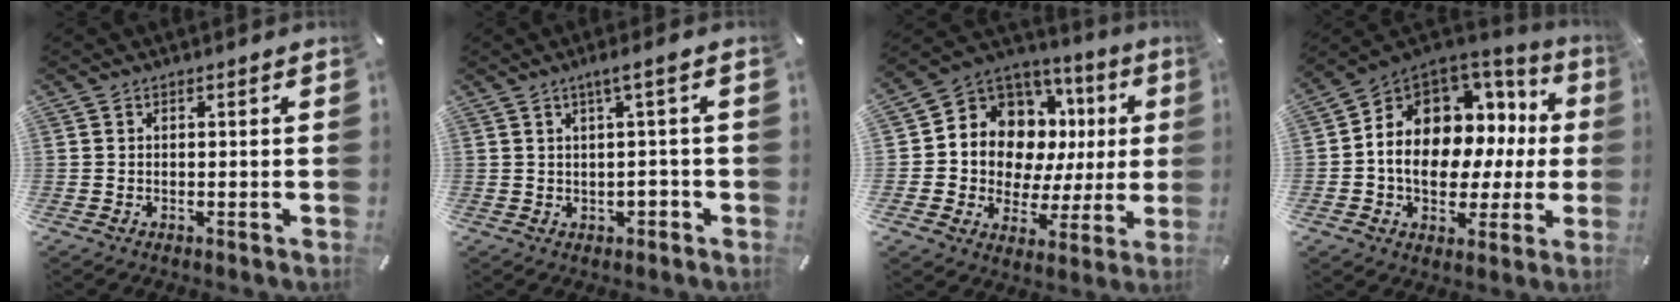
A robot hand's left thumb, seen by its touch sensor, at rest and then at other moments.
{"total": 4.0, "force": [0.7, 1.0, 3.8], "torque": [-0.071, 0.005, 0.009]}
{"total": 10.5, "force": [3.9, 9.0, 3.9], "torque": [-0.077, -0.058, 0.082]}
{"total": 13.6, "force": [0.4, 10.9, 8.2], "torque": [-0.125, -0.021, 0.005]}